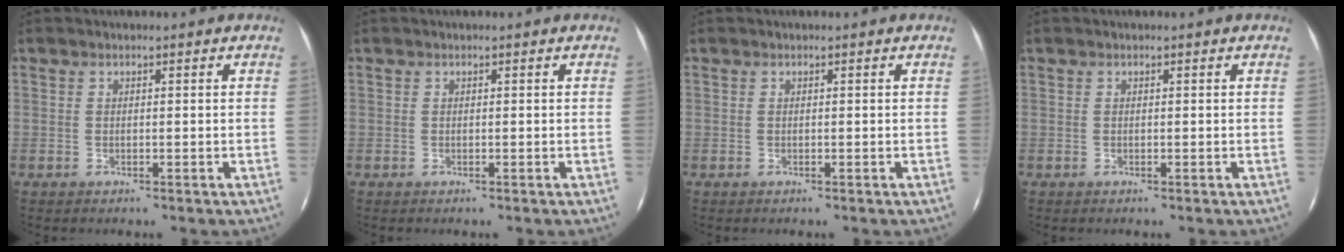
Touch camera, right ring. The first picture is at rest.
{"total": 0.0}
{"total": 0.0}
{"total": 0.0}